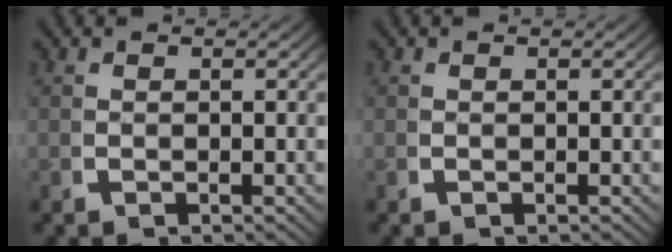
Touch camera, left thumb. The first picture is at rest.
{"total": 0.0}